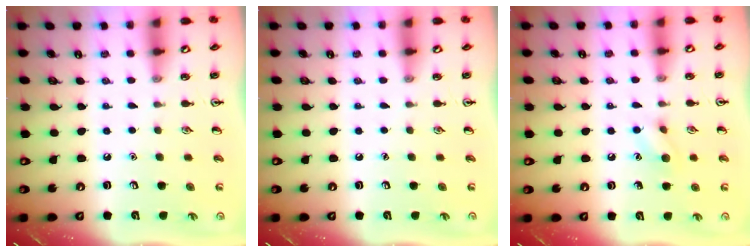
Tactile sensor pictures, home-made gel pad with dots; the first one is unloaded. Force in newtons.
{"total": 0.0}
{"total": 6.7, "press": 6.6, "slide": 0.9}